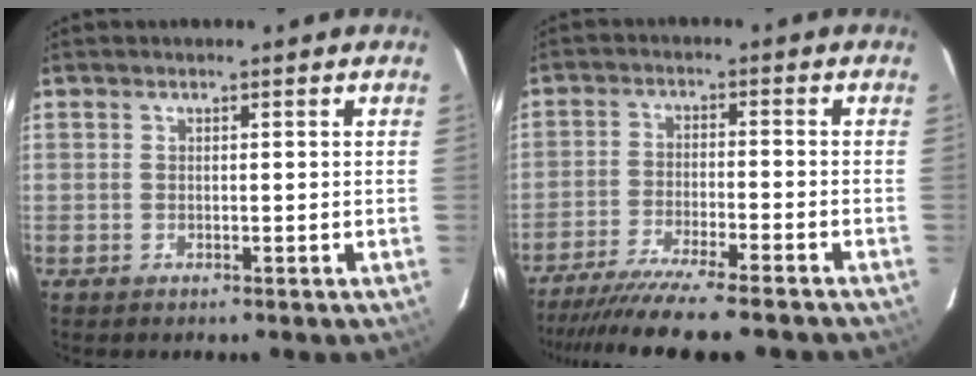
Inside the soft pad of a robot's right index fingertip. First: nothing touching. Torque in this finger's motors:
{"motor_torque": [1.11, -1.03, 1.01, 0.21]}